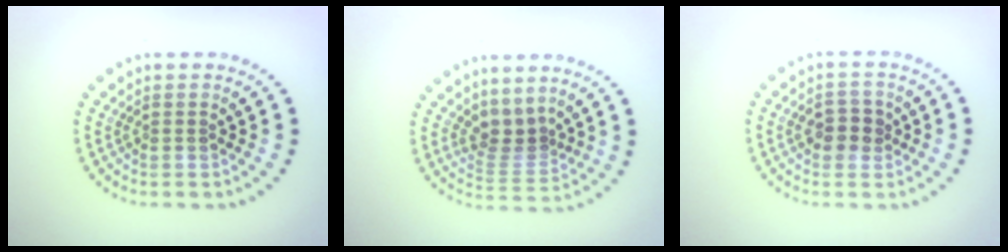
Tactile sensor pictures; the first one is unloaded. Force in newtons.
{"total": 2.7, "press": 1.8, "slide": 2.0}
{"total": 2.3, "press": 2.2, "slide": 0.7}